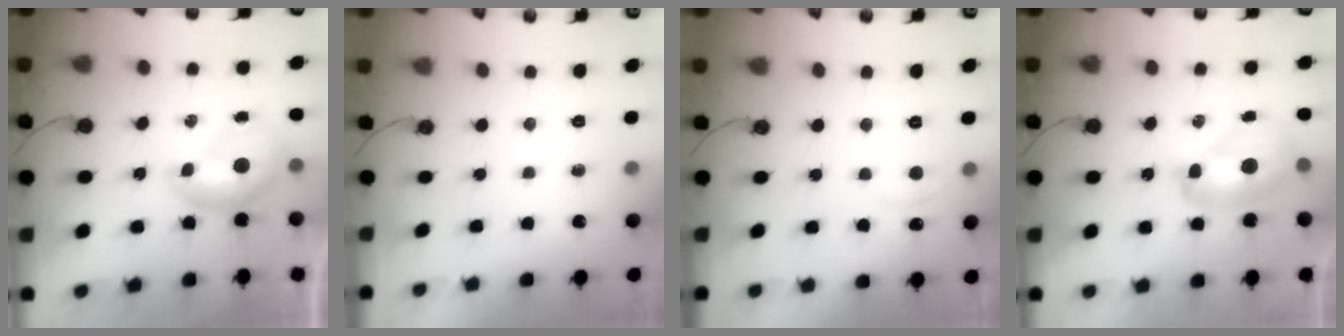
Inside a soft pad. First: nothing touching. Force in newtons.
{"total": 0.0}
{"total": 0.9, "press": 0.7, "slide": 0.7}
{"total": 3.7, "press": 3.7, "slide": 0.3}